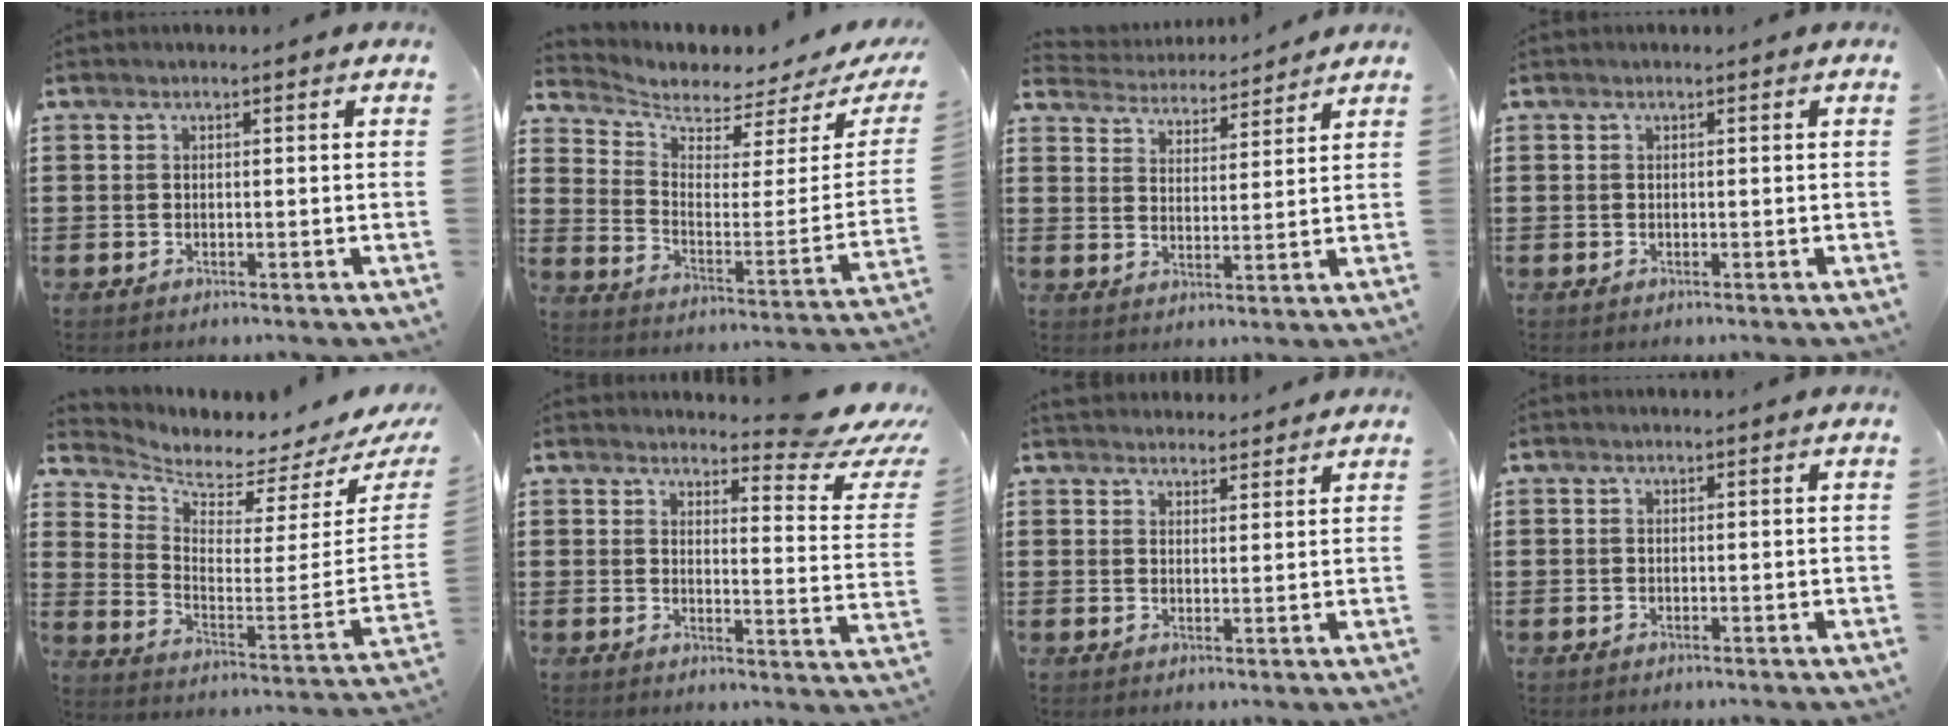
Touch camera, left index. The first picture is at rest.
{"total": 2.9, "force": [2.6, 0.9, 0.8], "torque": [-0.041, -0.032, 0.041]}
{"total": 3.9, "force": [3.9, 0.0, -0.2], "torque": [-0.019, -0.031, 0.066]}
{"total": 0.0}
{"total": 2.7, "force": [2.6, 0.2, 0.7], "torque": [-0.039, -0.048, 0.040]}
{"total": 6.6, "force": [5.6, 0.6, 3.4], "torque": [-0.049, -0.041, 0.092]}
{"total": 2.9, "force": [2.8, 0.6, -0.2], "torque": [-0.005, -0.007, 0.055]}
{"total": 0.0}